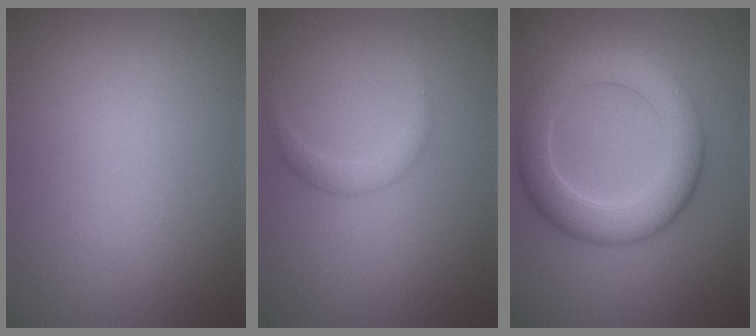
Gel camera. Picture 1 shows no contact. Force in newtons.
{"total": 1.6, "press": 1.6, "slide": 0.0}
{"total": 6.6, "press": 6.6, "slide": 0.7}